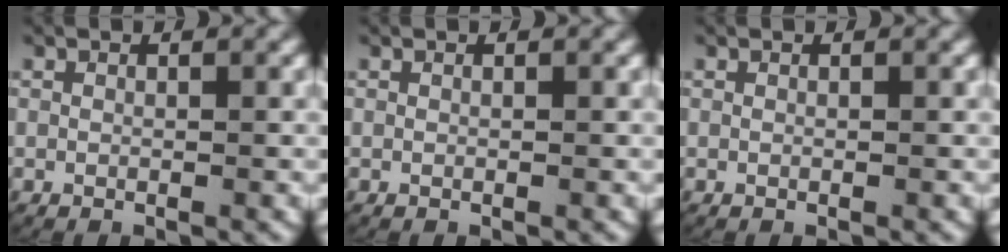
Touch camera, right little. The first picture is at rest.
{"total": 0.0}
{"total": 0.0}